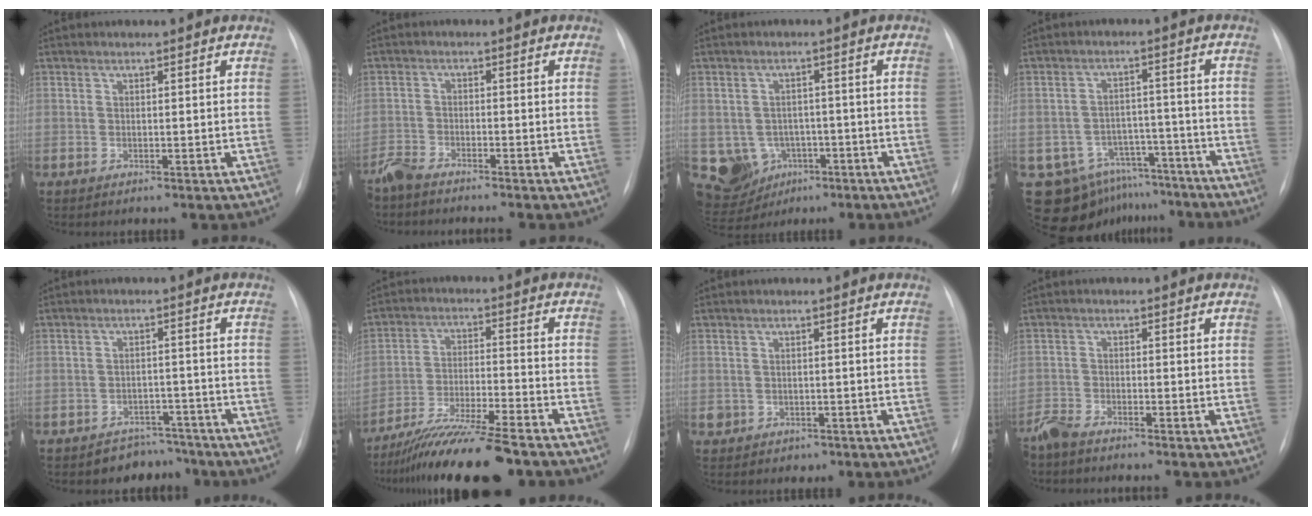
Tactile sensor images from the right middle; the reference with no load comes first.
{"total": 4.3, "force": [-4.1, 0.2, 1.4], "torque": [-0.021, -0.014, -0.075]}
{"total": 10.3, "force": [-3.6, 9.1, 3.2], "torque": [-0.075, 0.017, -0.040]}
{"total": 12.6, "force": [-9.7, 7.8, 2.0], "torque": [-0.032, 0.039, -0.128]}
{"total": 4.8, "force": [-4.1, 2.5, -0.7], "torque": [0.021, 0.026, -0.058]}
{"total": 14.4, "force": [-12.2, 0.4, 7.7], "torque": [-0.128, -0.021, -0.203]}
{"total": 2.4, "force": [-1.0, 2.2, 0.4], "torque": [-0.006, 0.009, -0.007]}
{"total": 4.0, "force": [-3.7, 0.5, 1.3], "torque": [-0.022, -0.012, -0.070]}